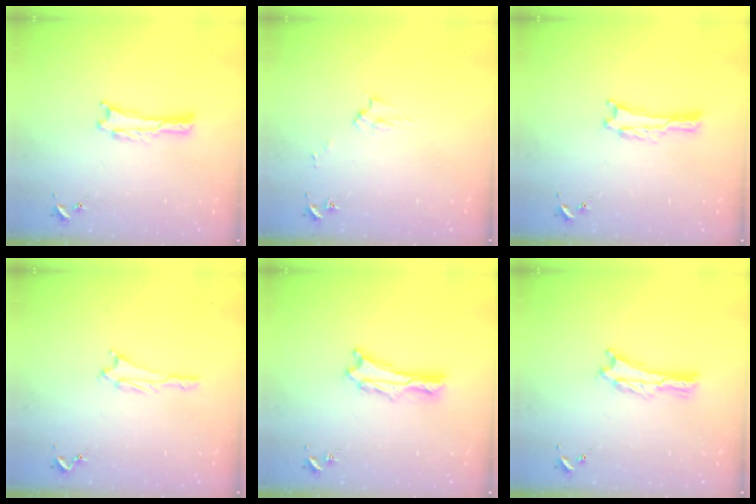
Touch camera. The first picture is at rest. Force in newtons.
{"total": 2.6, "press": 2.6, "slide": 0.3}
{"total": 0.5, "press": 0.5, "slide": 0.1}
{"total": 1.1, "press": 1.0, "slide": 0.1}
{"total": 2.0, "press": 2.0, "slide": 0.2}
{"total": 0.8, "press": 0.7, "slide": 0.2}